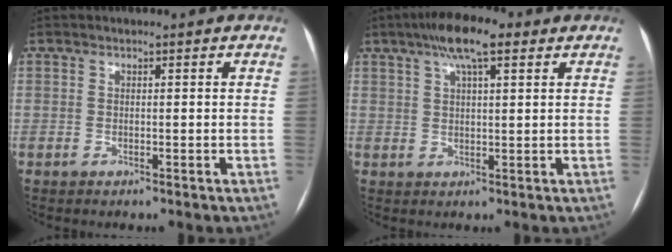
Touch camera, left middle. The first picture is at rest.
{"total": 7.9, "force": [4.6, 1.8, 6.2], "torque": [-0.112, 0.022, 0.073]}